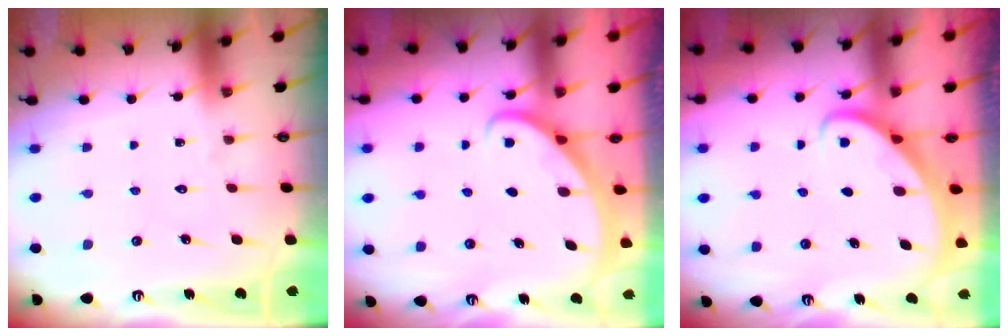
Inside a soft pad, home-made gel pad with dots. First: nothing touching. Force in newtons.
{"total": 2.6, "press": 2.6, "slide": 0.1}
{"total": 2.8, "press": 2.8, "slide": 0.2}